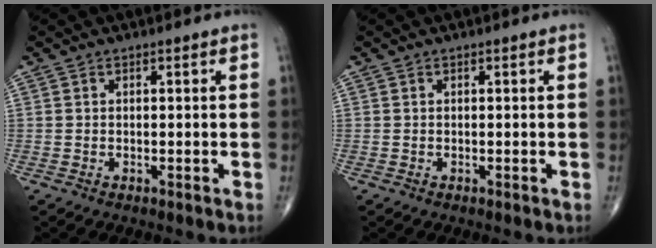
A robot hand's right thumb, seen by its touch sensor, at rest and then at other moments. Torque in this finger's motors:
{"motor_torque": [0.06, 0.06, -0.04, 0.04, 0.01]}